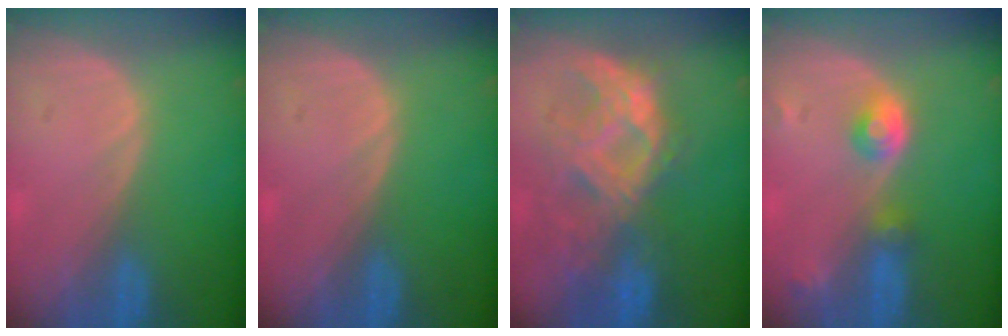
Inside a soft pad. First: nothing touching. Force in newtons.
{"total": 0.0}
{"total": 9.5, "press": 8.9, "slide": 3.5}
{"total": 4.2, "press": 4.0, "slide": 1.4}